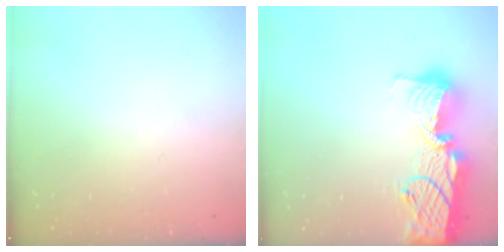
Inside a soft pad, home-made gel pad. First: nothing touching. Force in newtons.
{"total": 17.5, "press": 17.4, "slide": 1.3}